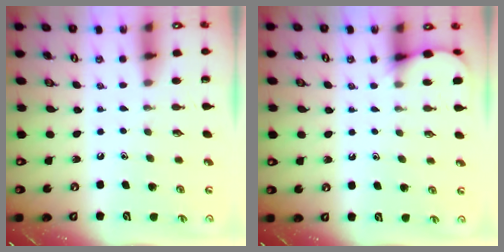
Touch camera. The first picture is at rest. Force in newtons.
{"total": 3.3, "press": 3.3, "slide": 0.3}